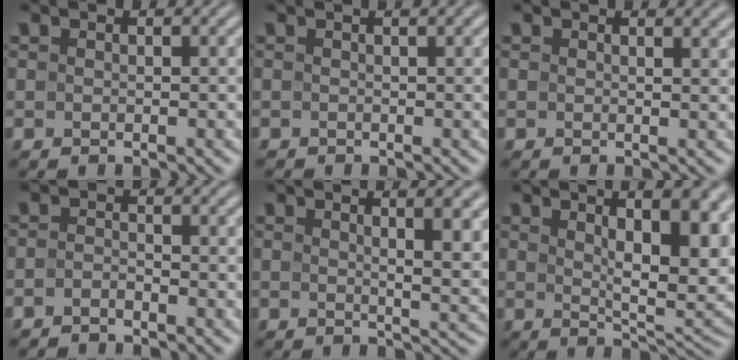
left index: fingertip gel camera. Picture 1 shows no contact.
{"total": 1.3, "force": [0.6, 0.4, 1.0], "torque": [-0.010, 0.002, 0.006]}
{"total": 1.3, "force": [1.1, 0.4, 0.7], "torque": [-0.005, 0.001, 0.014]}
{"total": 1.2, "force": [-1.0, 0.3, 0.5], "torque": [-0.011, -0.001, -0.024]}
{"total": 7.7, "force": [2.7, 2.6, 6.7], "torque": [-0.045, 0.019, 0.023]}
{"total": 12.5, "force": [4.0, 4.9, 10.8], "torque": [-0.121, 0.012, 0.050]}